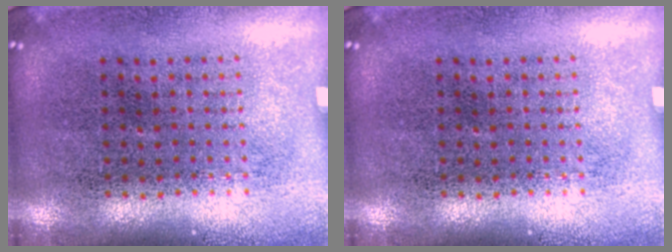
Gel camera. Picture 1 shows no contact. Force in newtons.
{"total": 0.0}